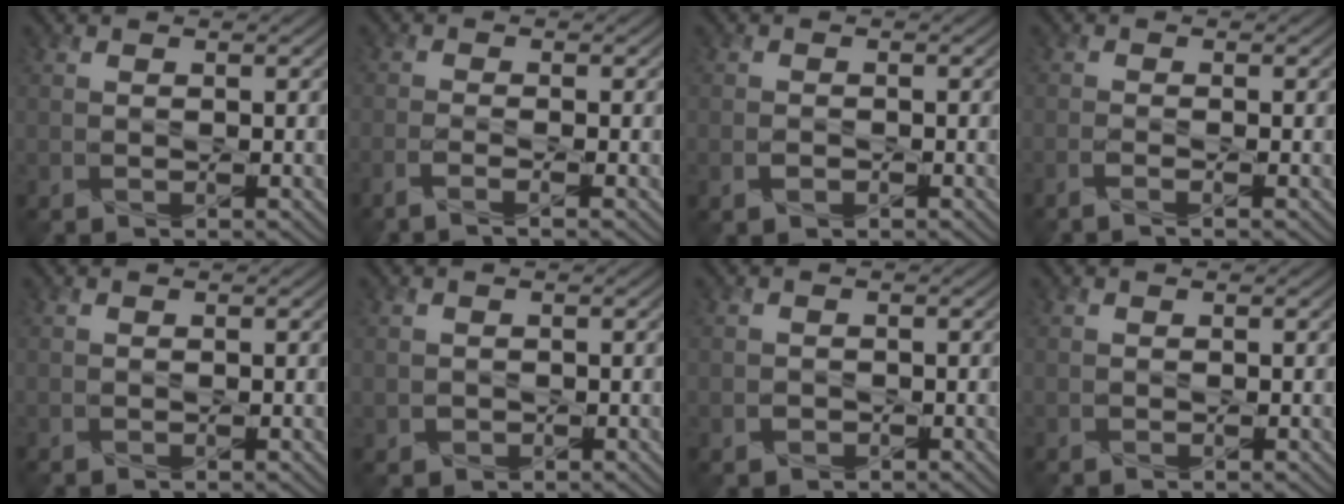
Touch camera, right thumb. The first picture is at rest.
{"total": 2.6, "force": [-1.6, 0.4, 2.0], "torque": [-0.032, 0.001, -0.048]}
{"total": 1.2, "force": [-0.6, 0.7, 0.8], "torque": [-0.017, -0.001, -0.012]}
{"total": 1.6, "force": [-1.0, 0.2, 1.2], "torque": [-0.019, 0.001, -0.031]}
{"total": 0.0}
{"total": 1.0, "force": [-0.1, 1.0, 0.2], "torque": [-0.007, -0.010, 0.001]}
{"total": 1.0, "force": [-0.5, 0.9, 0.3], "torque": [-0.004, -0.004, -0.010]}
{"total": 0.0}